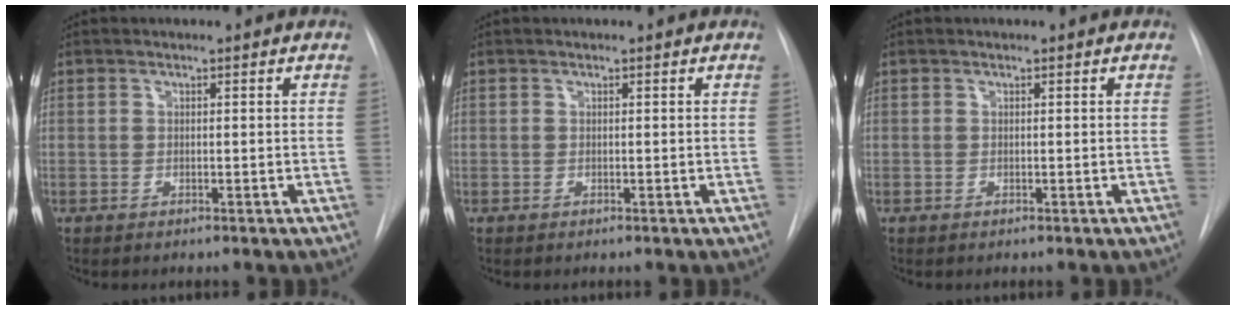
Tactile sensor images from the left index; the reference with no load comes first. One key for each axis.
{"total": 0.0}
{"total": 0.0}